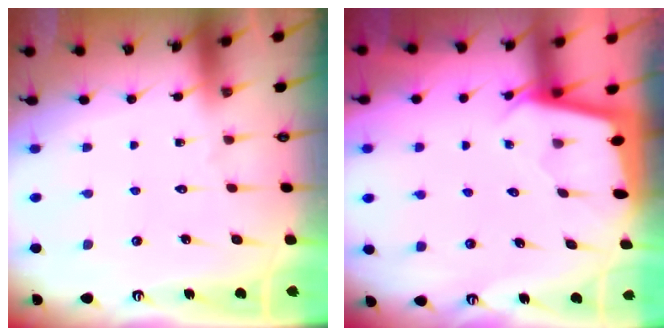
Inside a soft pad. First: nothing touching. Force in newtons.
{"total": 1.9, "press": 1.9, "slide": 0.1}